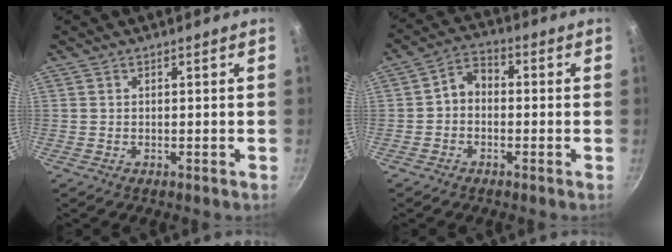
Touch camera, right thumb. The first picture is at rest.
{"total": 4.9, "force": [-0.7, 3.7, 3.2], "torque": [-0.046, 0.023, -0.025]}